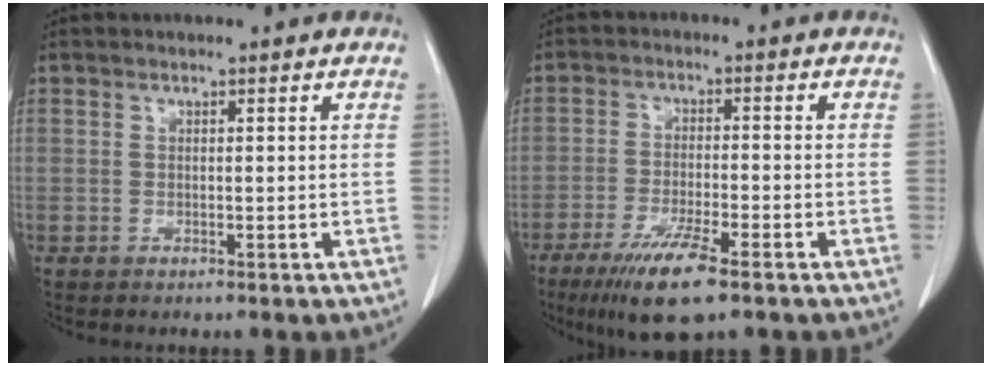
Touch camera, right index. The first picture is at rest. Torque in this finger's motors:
{"motor_torque": [0.52, -0.35, 0.25, 0.07]}